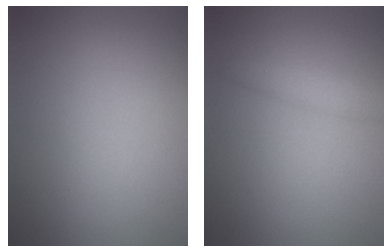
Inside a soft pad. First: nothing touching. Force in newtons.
{"total": 1.5, "press": 1.5, "slide": 0.0}